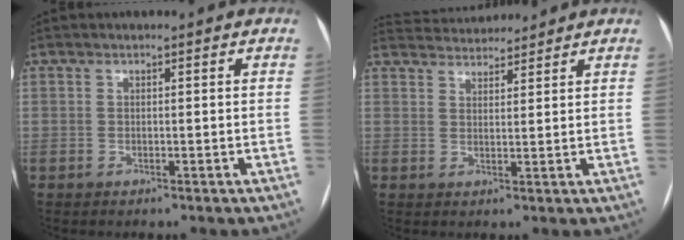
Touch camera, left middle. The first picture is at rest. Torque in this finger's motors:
{"motor_torque": [0.02, -0.24, -0.17, -0.04]}